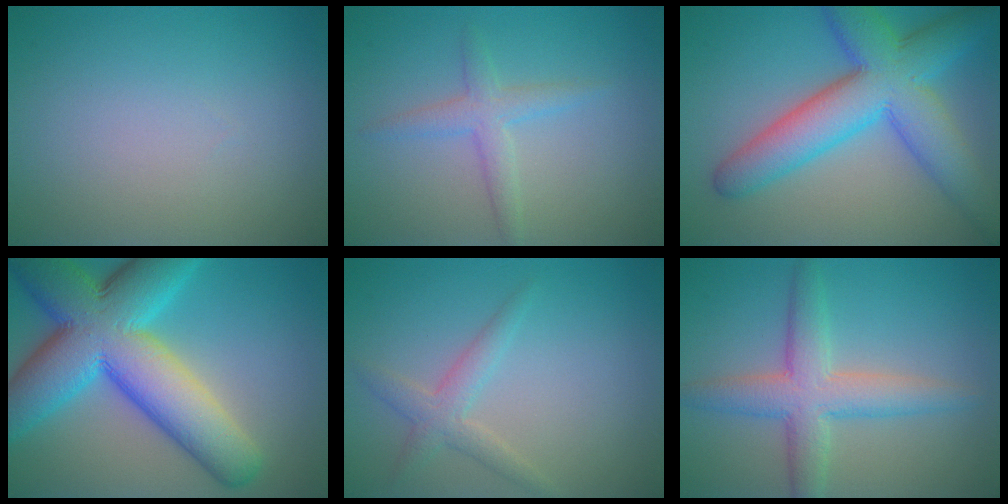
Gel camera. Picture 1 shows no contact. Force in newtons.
{"total": 2.3, "press": 2.3, "slide": 0.0}
{"total": 9.5, "press": 9.5, "slide": 0.2}
{"total": 13.9, "press": 13.9, "slide": 0.3}
{"total": 2.4, "press": 2.4, "slide": 0.1}
{"total": 5.0, "press": 5.0, "slide": 0.3}